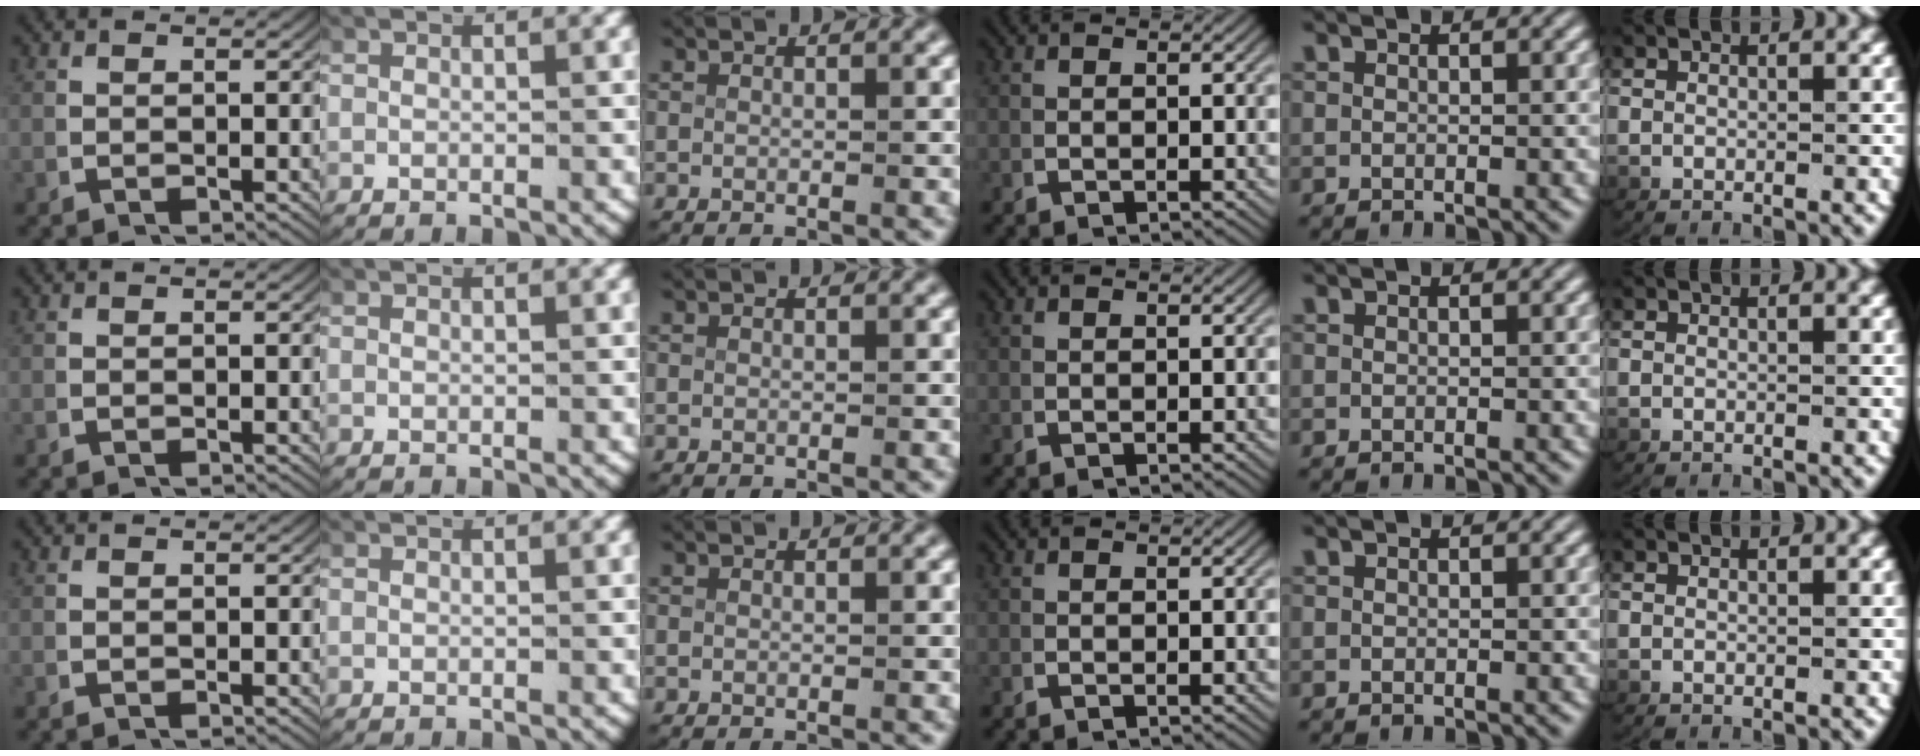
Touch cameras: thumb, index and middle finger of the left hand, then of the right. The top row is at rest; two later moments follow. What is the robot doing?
{"motion": "lift_and_place", "object": "keyboard"}